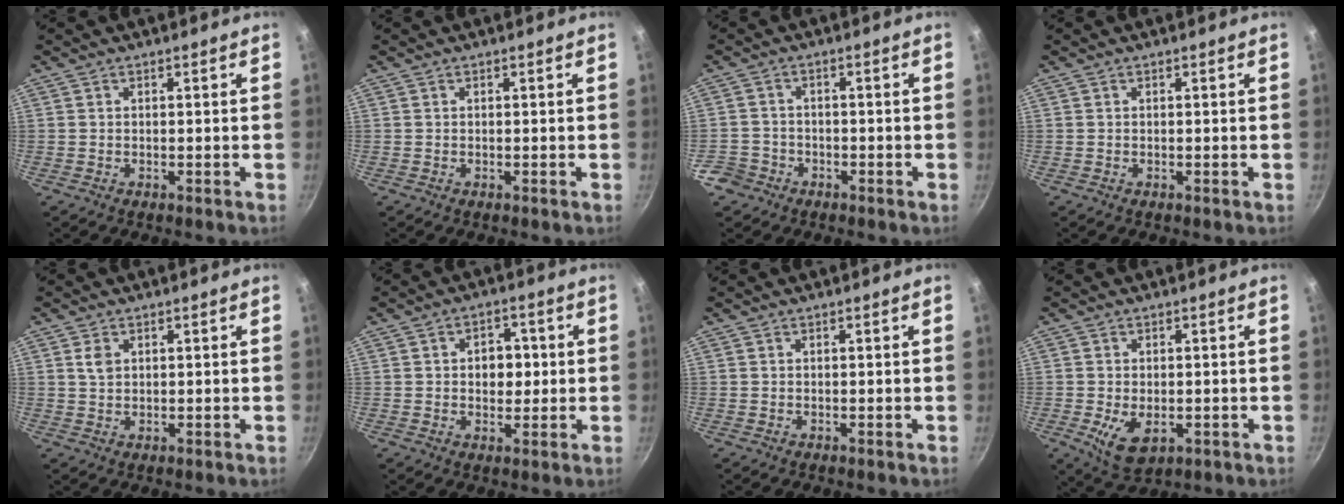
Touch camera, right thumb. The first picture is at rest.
{"total": 0.0}
{"total": 5.1, "force": [-2.9, 4.0, 1.1], "torque": [-0.013, 0.040, -0.052]}
{"total": 0.0}
{"total": 2.5, "force": [0.9, 1.7, 1.5], "torque": [-0.025, -0.002, 0.018]}
{"total": 6.0, "force": [0.5, 4.4, 4.0], "torque": [-0.025, 0.005, 0.003]}
{"total": 0.0}
{"total": 7.1, "force": [-1.6, 4.3, 5.4], "torque": [-0.087, -0.014, -0.015]}